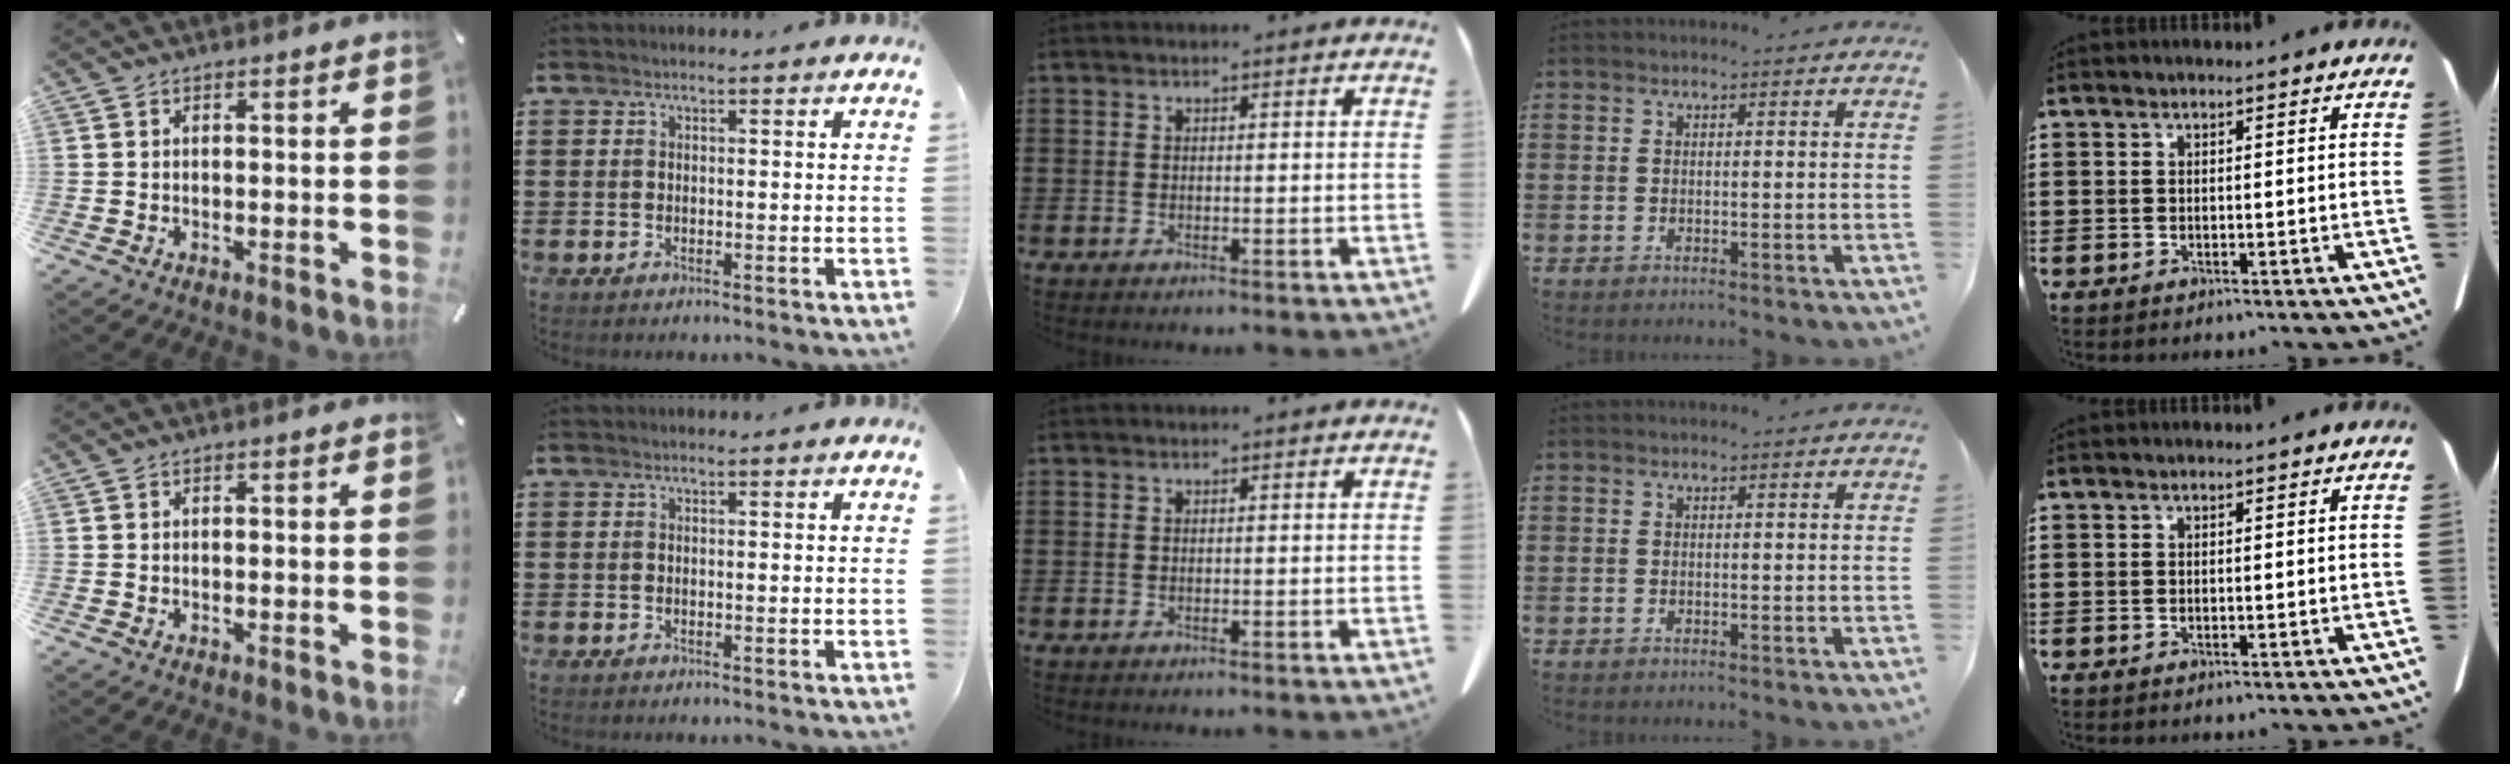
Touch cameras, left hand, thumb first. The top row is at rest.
{}